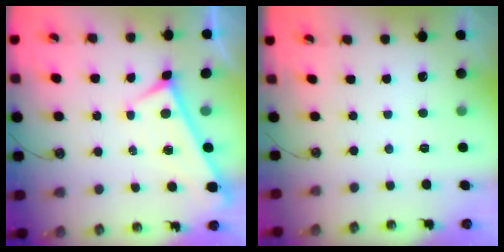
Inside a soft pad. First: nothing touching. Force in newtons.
{"total": 0.0}